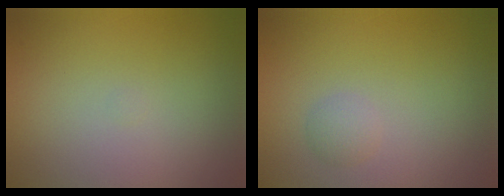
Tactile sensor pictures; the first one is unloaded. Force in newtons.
{"total": 1.1, "press": 1.1, "slide": 0.0}